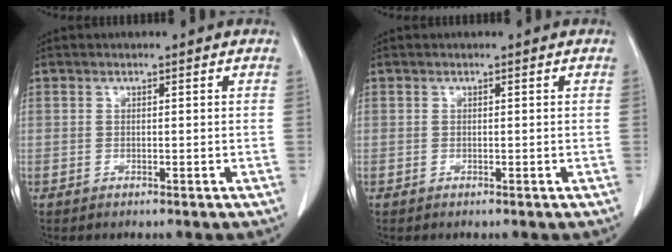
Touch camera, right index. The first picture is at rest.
{"total": 0.0}